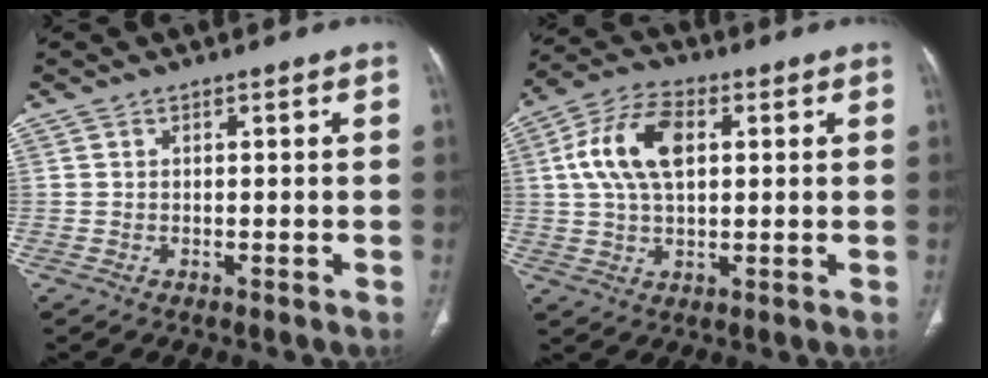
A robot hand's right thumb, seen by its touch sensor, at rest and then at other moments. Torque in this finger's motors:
{"motor_torque": [0.11, 0.31, 0.24, -0.16, 0.16]}